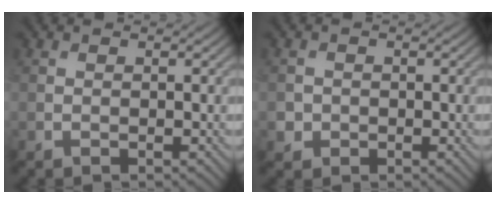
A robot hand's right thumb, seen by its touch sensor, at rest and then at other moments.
{"total": 1.6, "force": [-0.5, 1.5, 0.2], "torque": [0.001, -0.005, -0.012]}